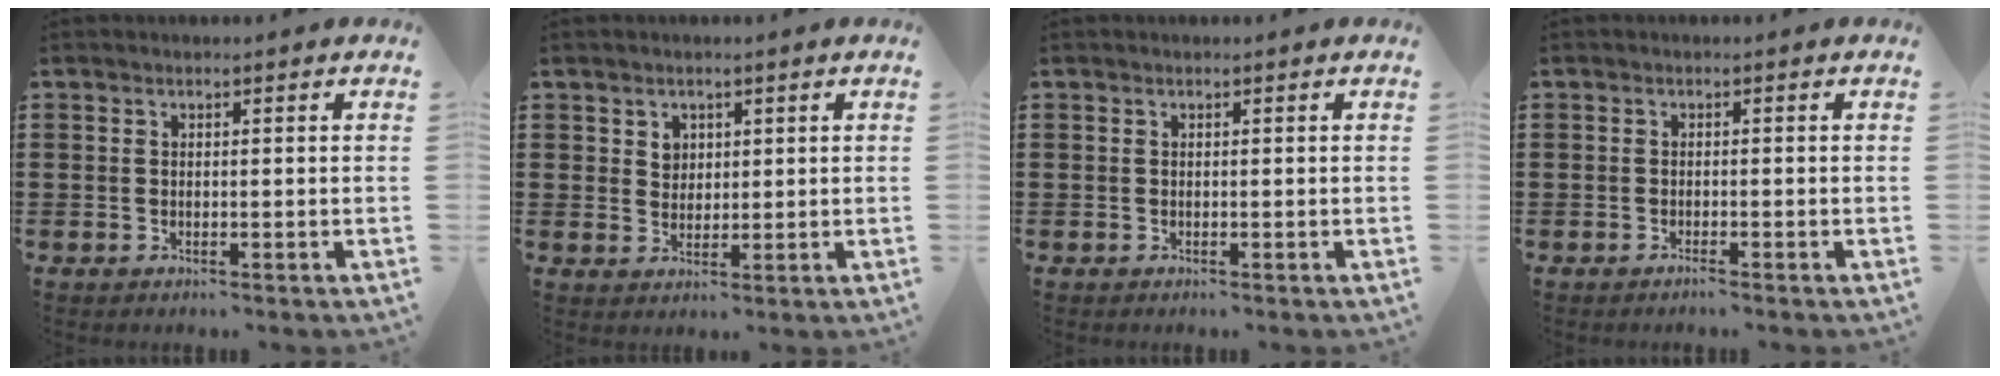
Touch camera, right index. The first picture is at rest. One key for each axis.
{"total": 2.3, "fx": 1.2, "fy": 1.9, "fz": 0.5, "tx": -0.017, "ty": 0.008, "tz": 0.022}
{"total": 0.0}
{"total": 0.7, "fx": -0.6, "fy": 0.0, "fz": 0.3, "tx": -0.008, "ty": -0.003, "tz": -0.012}